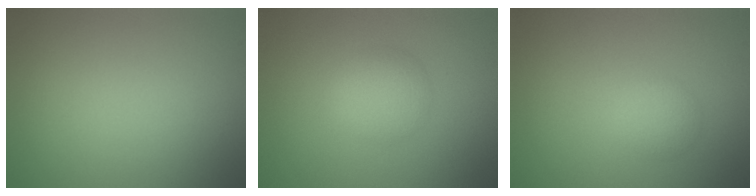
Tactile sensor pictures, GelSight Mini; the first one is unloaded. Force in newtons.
{"total": 3.0, "press": 3.0, "slide": 0.1}
{"total": 1.7, "press": 1.7, "slide": 0.2}